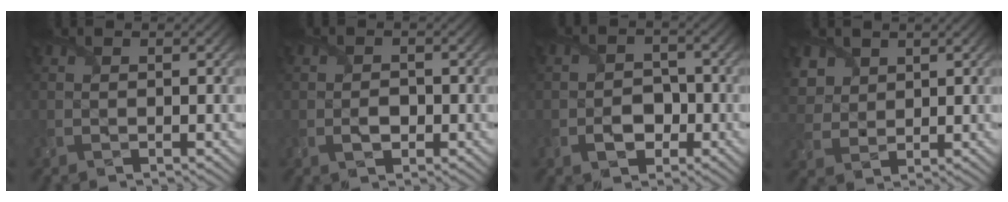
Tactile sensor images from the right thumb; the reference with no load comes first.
{"total": 2.1, "force": [-0.7, 1.5, 1.3], "torque": [-0.026, -0.004, -0.014]}
{"total": 3.8, "force": [-1.5, 2.8, 2.1], "torque": [-0.029, -0.002, -0.031]}
{"total": 5.2, "force": [2.8, 3.9, 2.0], "torque": [-0.075, -0.003, 0.057]}